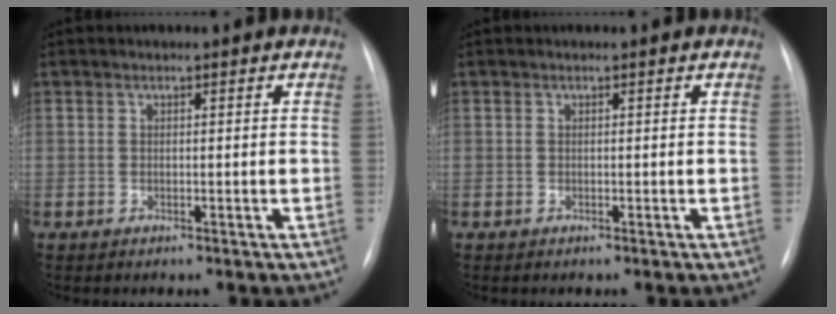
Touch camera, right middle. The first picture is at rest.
{"total": 0.0}